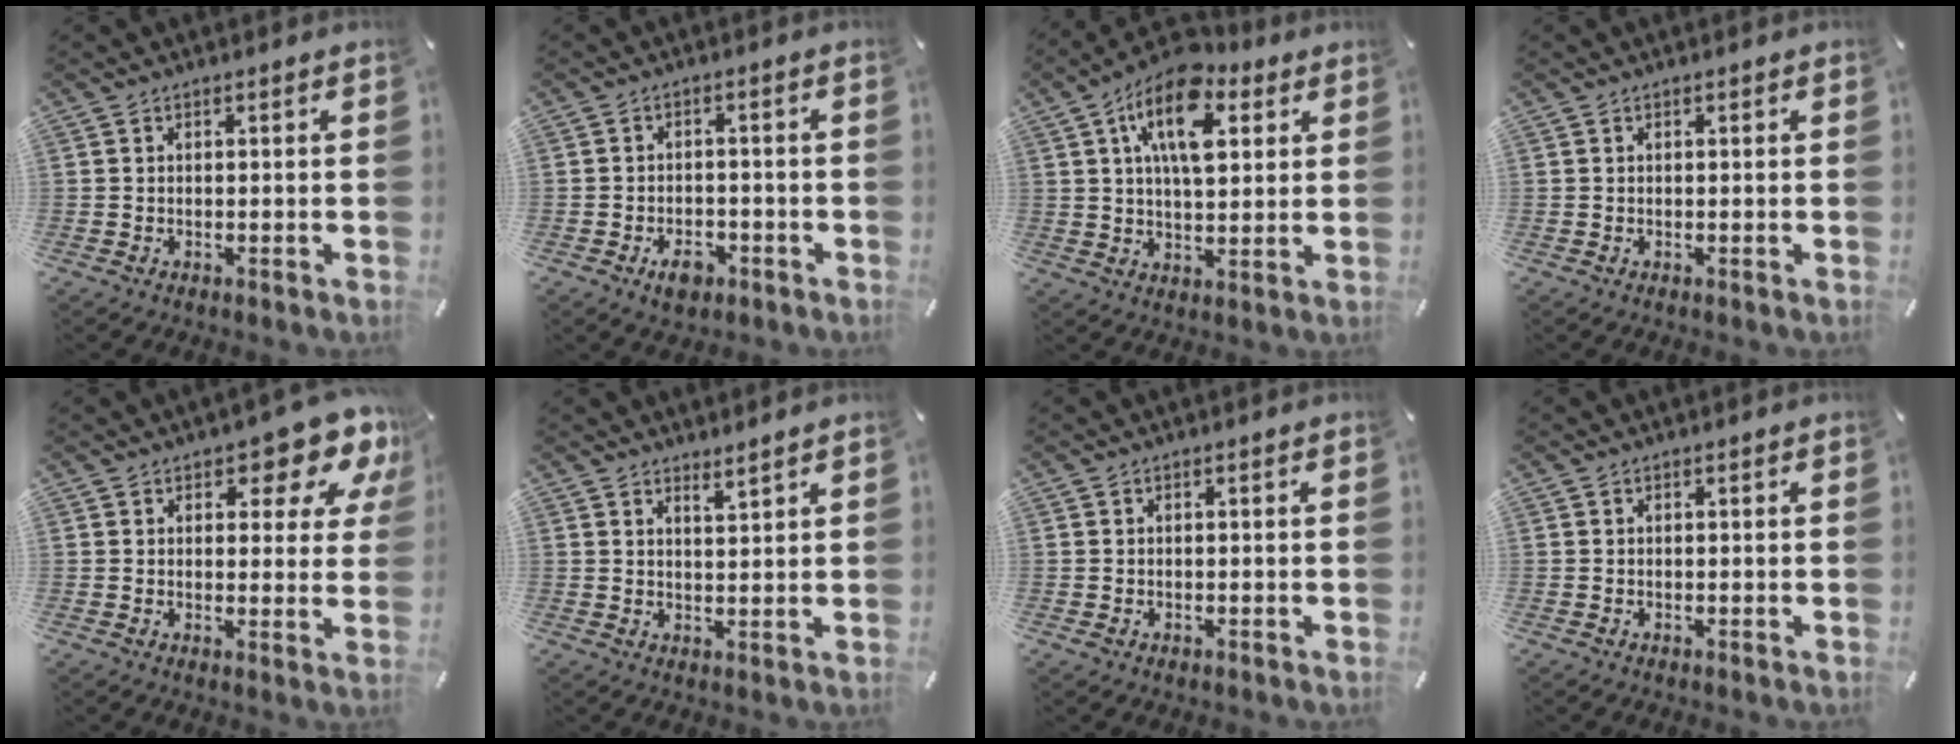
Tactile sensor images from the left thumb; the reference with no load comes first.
{"total": 4.9, "force": [-2.7, 3.1, 2.6], "torque": [-0.051, 0.011, -0.049]}
{"total": 14.9, "force": [6.3, 8.0, 10.9], "torque": [-0.185, -0.009, 0.108]}
{"total": 0.0}
{"total": 8.8, "force": [5.3, 4.2, 5.6], "torque": [-0.056, -0.040, 0.085]}
{"total": 2.5, "force": [2.5, -0.3, 0.2], "torque": [-0.007, -0.015, 0.046]}
{"total": 0.0}
{"total": 0.0}